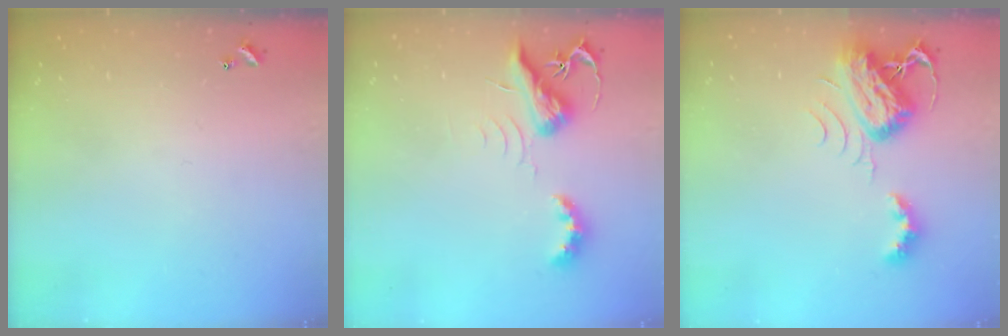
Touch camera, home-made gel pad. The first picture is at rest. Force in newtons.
{"total": 6.8, "press": 6.8, "slide": 0.3}
{"total": 7.6, "press": 7.5, "slide": 1.2}